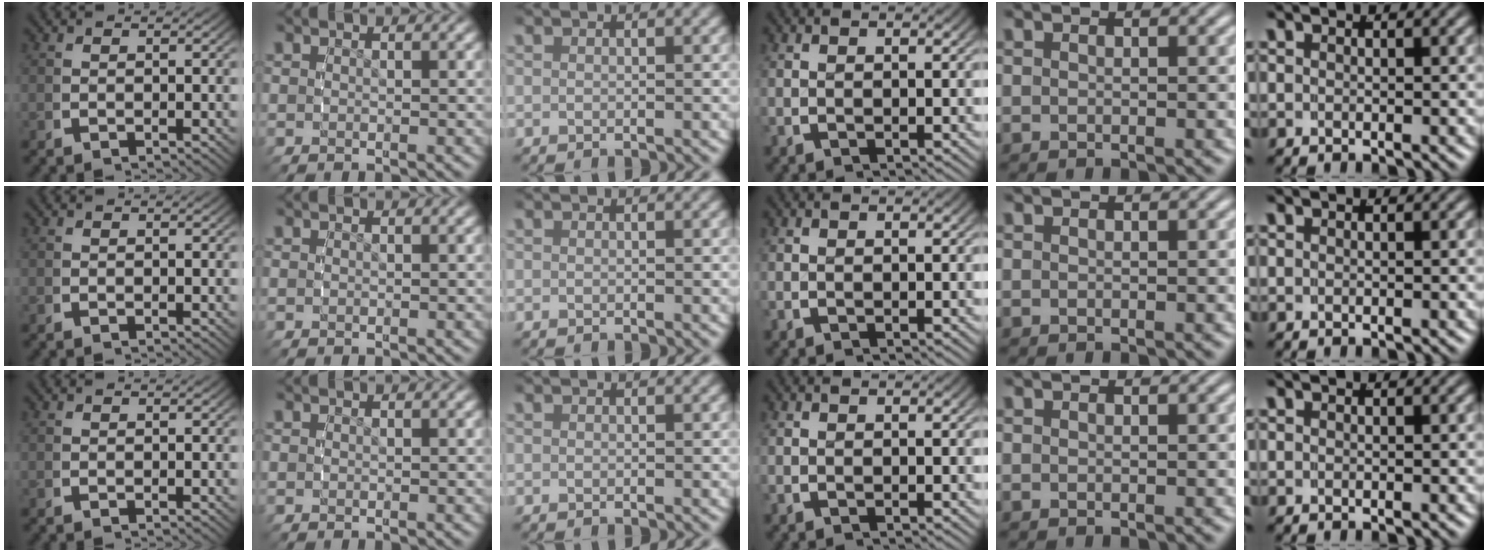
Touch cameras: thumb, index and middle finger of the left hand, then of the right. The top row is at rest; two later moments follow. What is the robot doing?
{"motion": "grasp_and_lifting", "object": "small bumper sticker"}